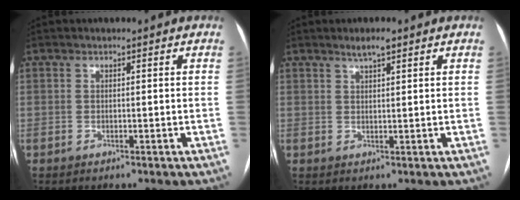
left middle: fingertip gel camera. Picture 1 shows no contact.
{"total": 2.4, "force": [1.8, 0.3, 1.6], "torque": [-0.033, 0.005, 0.031]}